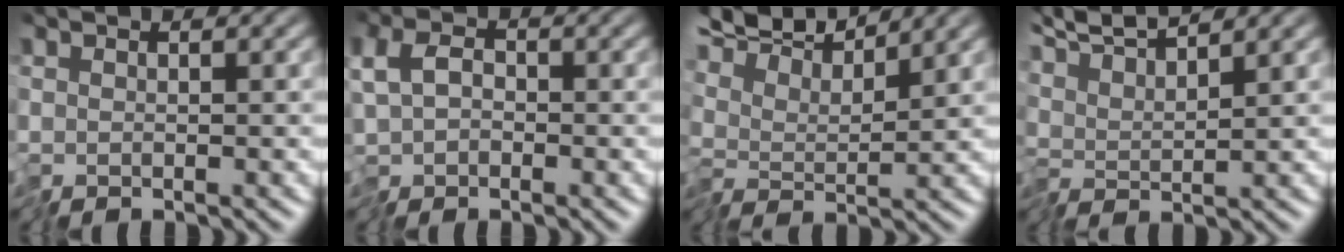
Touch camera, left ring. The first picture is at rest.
{"total": 3.2, "force": [-0.5, 2.3, 2.2], "torque": [-0.046, 0.004, -0.018]}
{"total": 6.2, "force": [5.6, 0.8, 2.8], "torque": [-0.066, 0.018, 0.092]}
{"total": 4.9, "force": [4.5, 0.0, 2.0], "torque": [-0.053, 0.016, 0.080]}